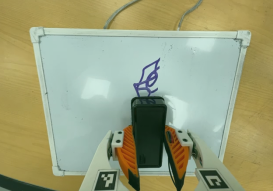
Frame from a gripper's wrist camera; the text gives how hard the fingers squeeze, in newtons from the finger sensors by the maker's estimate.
{"total": 6.8, "left": 6.1, "right": 7.6}